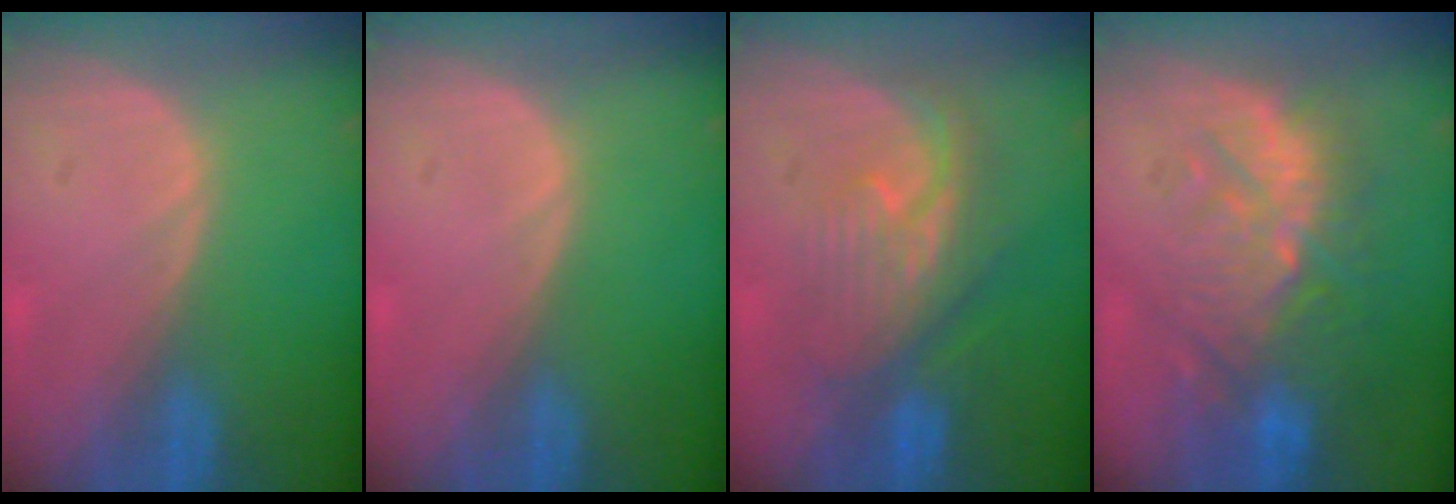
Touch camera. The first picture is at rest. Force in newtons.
{"total": 0.0}
{"total": 8.0, "press": 7.8, "slide": 1.9}
{"total": 10.5, "press": 10.0, "slide": 3.5}